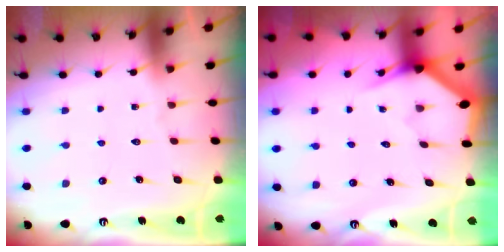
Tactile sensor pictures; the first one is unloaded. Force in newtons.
{"total": 3.2, "press": 3.2, "slide": 0.1}